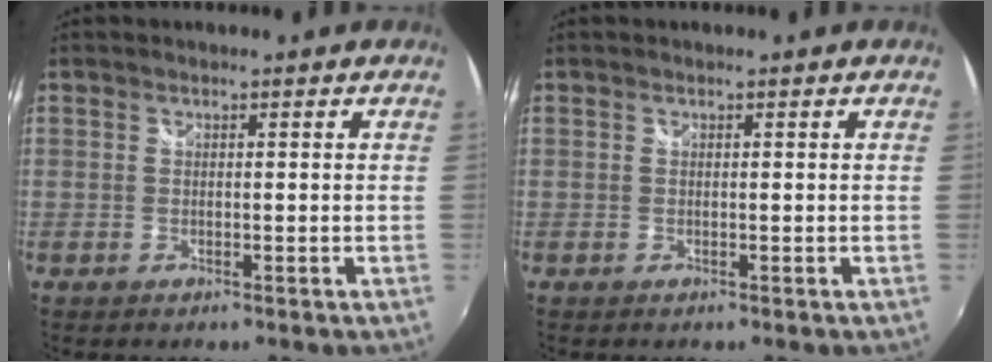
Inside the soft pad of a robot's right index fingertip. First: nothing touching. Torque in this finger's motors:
{"motor_torque": [-0.08, 0.08, 0.00, 0.01]}